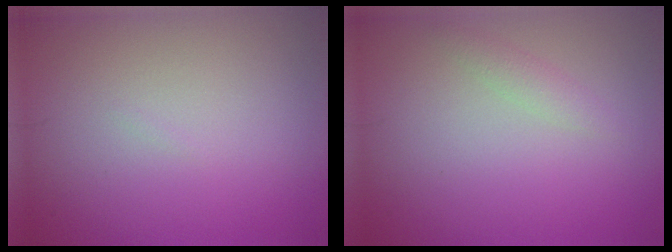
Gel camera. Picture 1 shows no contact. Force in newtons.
{"total": 1.1, "press": 1.1, "slide": 0.0}